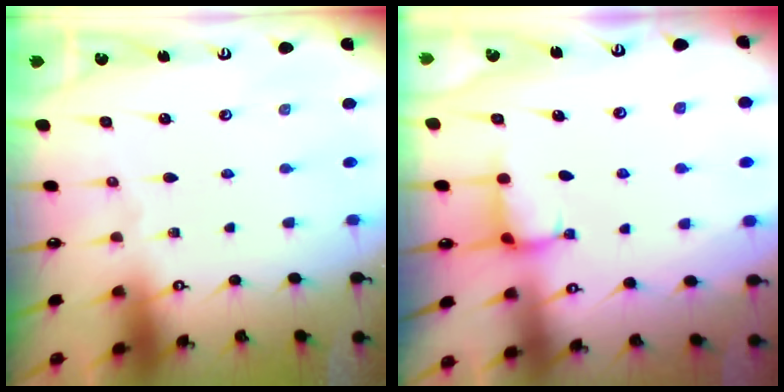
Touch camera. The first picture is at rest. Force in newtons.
{"total": 2.6, "press": 2.6, "slide": 0.3}